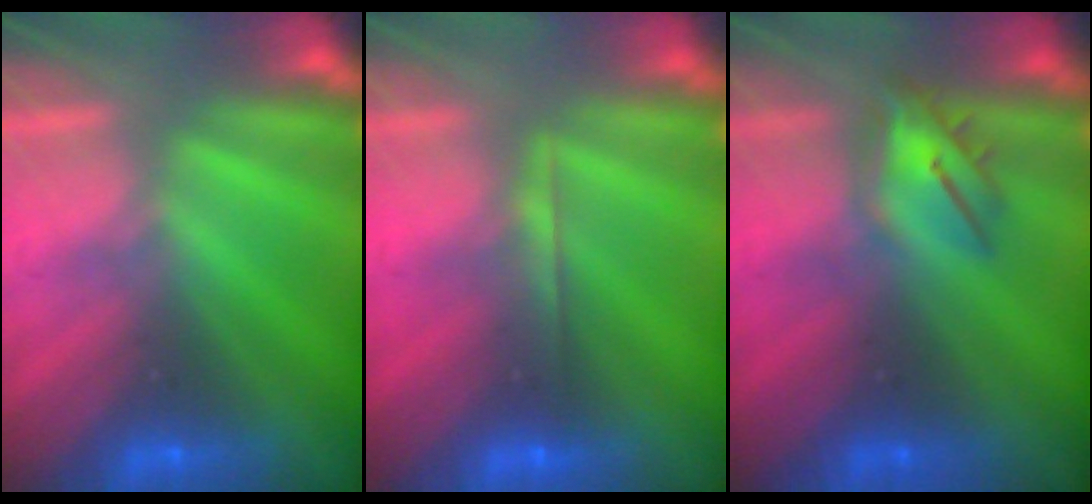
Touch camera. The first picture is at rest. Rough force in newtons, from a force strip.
{"total": 1.8}
{"total": 3.5}